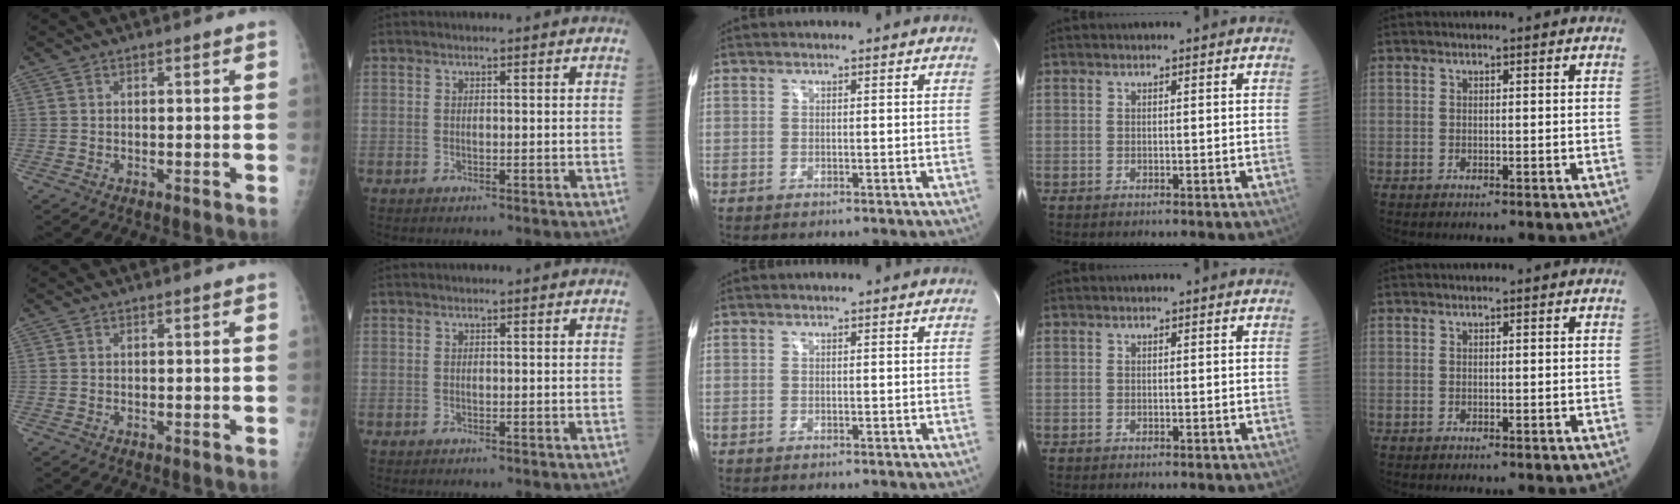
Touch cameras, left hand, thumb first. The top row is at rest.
{}